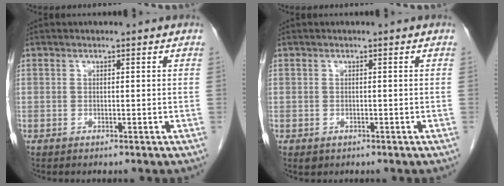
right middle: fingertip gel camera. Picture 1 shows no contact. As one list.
[{"total": 0.9, "force": [-0.4, 0.7, 0.4], "torque": [-0.007, 0.001, 0.000]}]